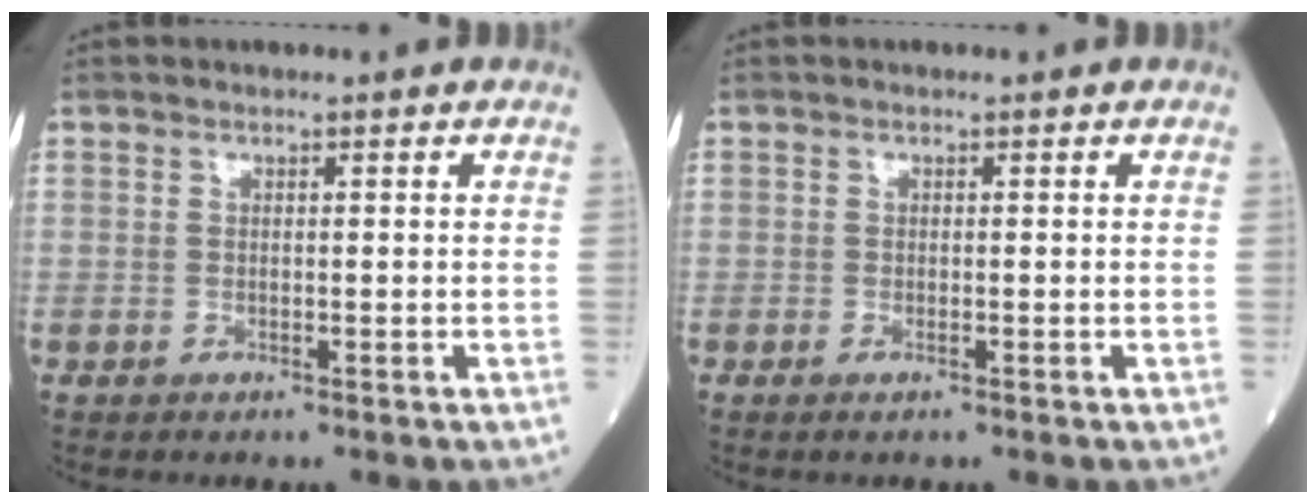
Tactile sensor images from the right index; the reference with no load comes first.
{"total": 0.6, "force": [-0.3, 0.1, 0.5], "torque": [-0.008, -0.002, -0.005]}